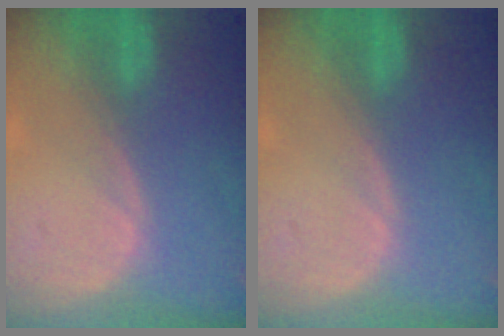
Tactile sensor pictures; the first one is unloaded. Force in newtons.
{"total": 0.0}